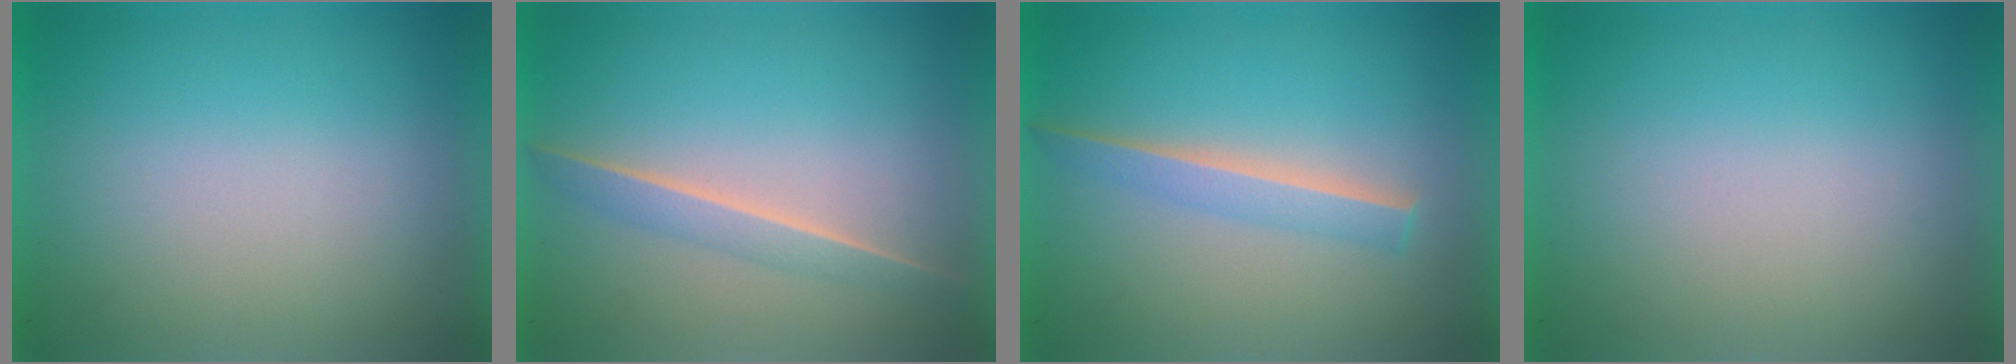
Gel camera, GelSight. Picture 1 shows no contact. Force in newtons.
{"total": 1.7}
{"total": 2.4}
{"total": 0.0}